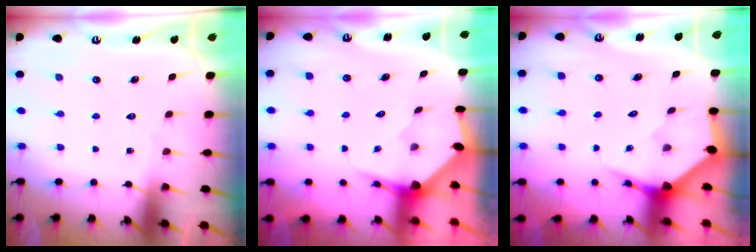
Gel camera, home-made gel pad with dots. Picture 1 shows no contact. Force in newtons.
{"total": 3.2, "press": 3.2, "slide": 0.3}
{"total": 3.6, "press": 3.6, "slide": 0.1}